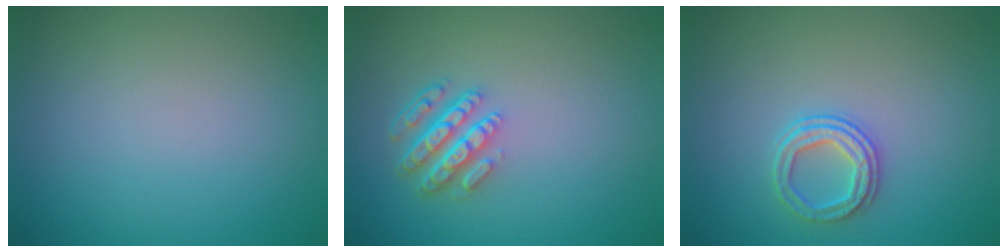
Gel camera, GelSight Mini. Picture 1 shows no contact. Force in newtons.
{"total": 4.5, "press": 3.3, "slide": 3.0}
{"total": 2.5, "press": 2.3, "slide": 1.0}